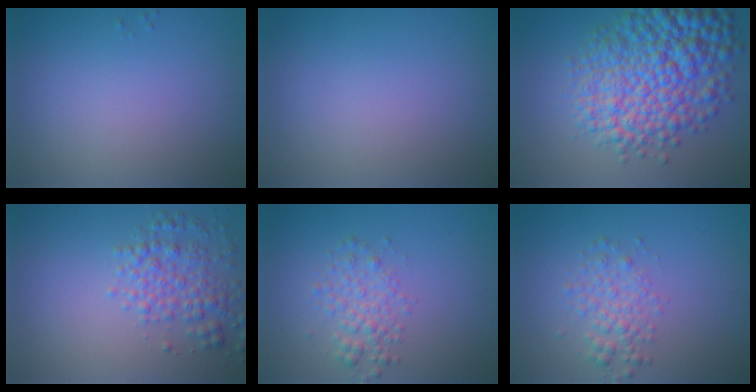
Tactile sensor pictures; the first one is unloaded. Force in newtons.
{"total": 0.0}
{"total": 10.1, "press": 10.1, "slide": 0.1}
{"total": 3.6, "press": 3.6, "slide": 0.2}
{"total": 2.4, "press": 2.4, "slide": 0.1}
{"total": 2.4, "press": 2.4, "slide": 0.1}